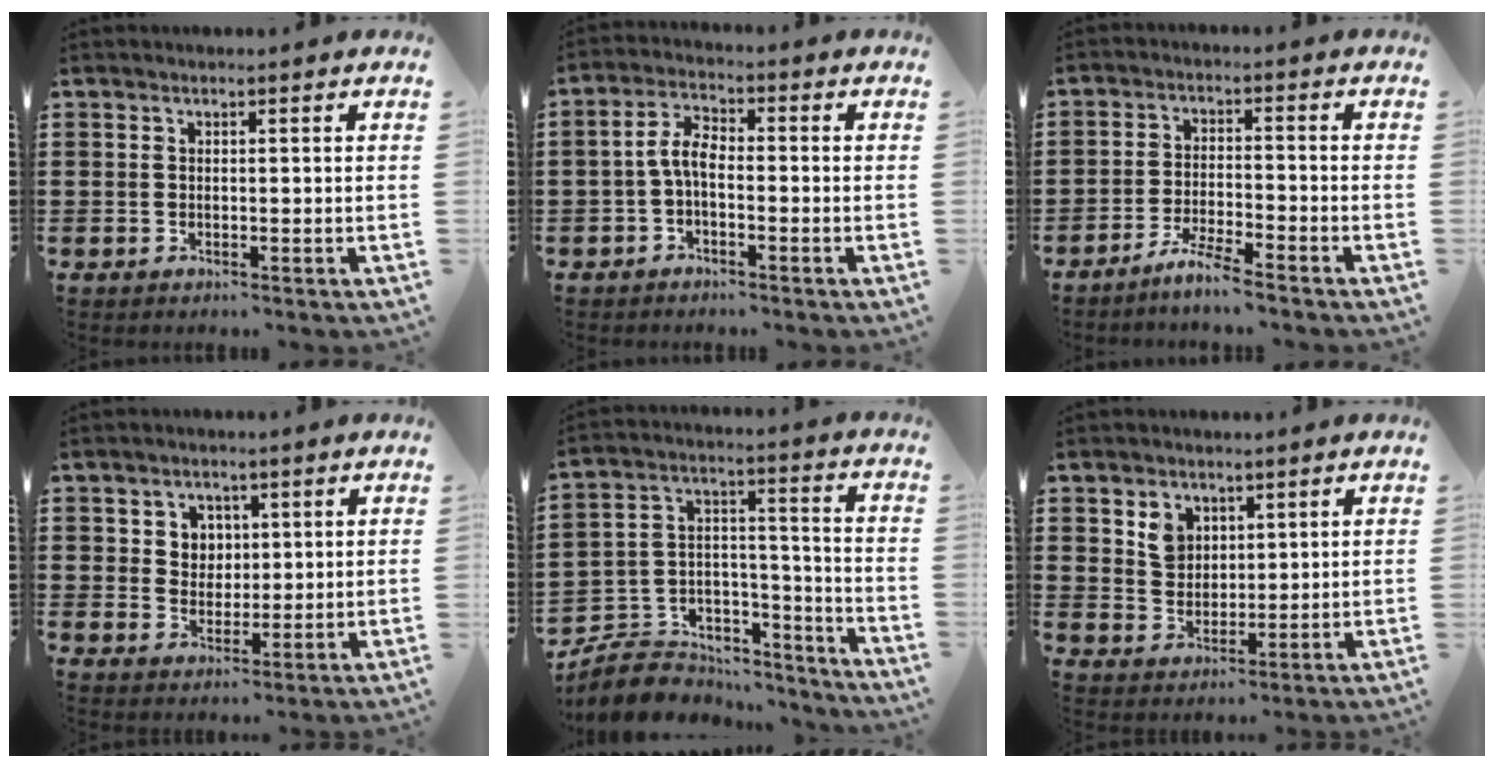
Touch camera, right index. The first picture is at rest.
{"total": 4.2, "force": [-1.2, 1.8, 3.6], "torque": [-0.089, 0.004, -0.030]}
{"total": 4.5, "force": [-4.1, -0.7, 1.7], "torque": [-0.043, -0.010, -0.082]}
{"total": 4.3, "force": [1.7, 3.9, 0.8], "torque": [-0.026, 0.012, 0.029]}
{"total": 7.7, "force": [-6.4, 4.1, 1.6], "torque": [-0.043, 0.010, -0.121]}
{"total": 4.3, "force": [2.3, 3.4, 1.3], "torque": [-0.032, 0.010, 0.042]}